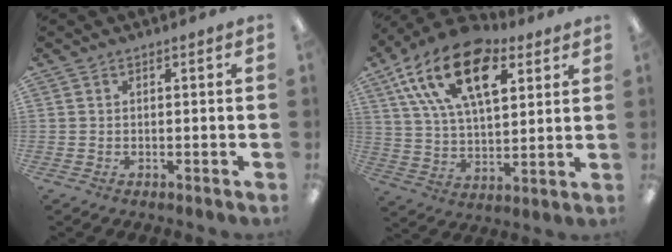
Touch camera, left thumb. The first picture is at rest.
{"total": 20.9, "force": [10.7, 10.9, 14.4], "torque": [-0.260, -0.039, 0.186]}